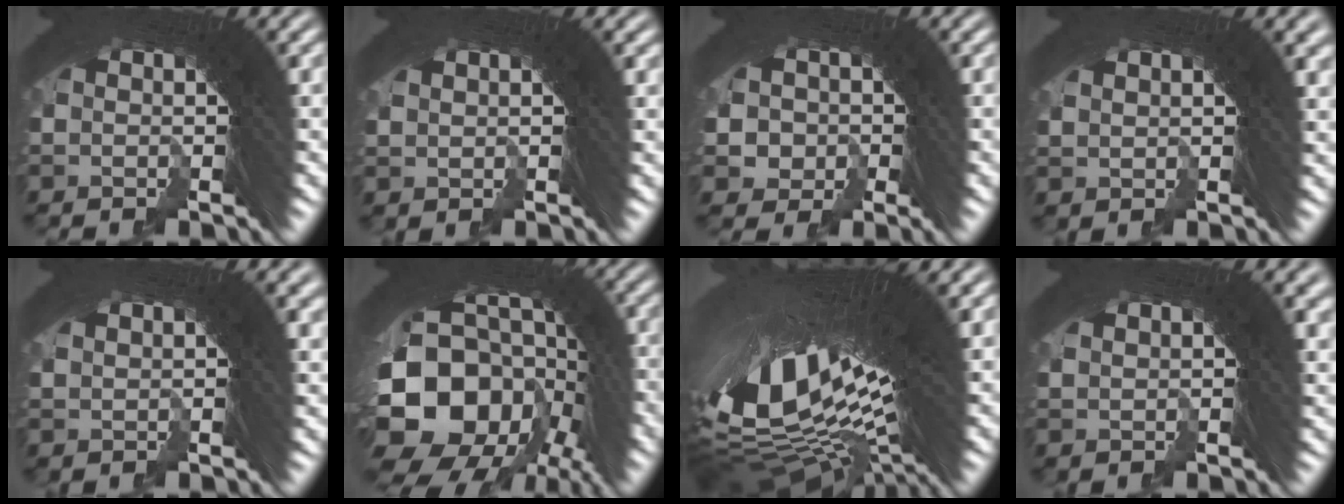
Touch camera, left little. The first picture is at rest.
{"total": 1.6, "force": [1.3, -0.6, 0.6], "torque": [0.007, 0.008, 0.026]}
{"total": 6.4, "force": [-1.2, 5.9, 2.3], "torque": [-0.077, -0.029, -0.015]}
{"total": 2.6, "force": [1.8, -0.7, 1.8], "torque": [0.000, 0.019, 0.030]}
{"total": 2.6, "force": [1.8, -0.6, 1.8], "torque": [-0.001, 0.017, 0.031]}
{"total": 20.2, "force": [-2.5, 14.7, 13.7], "torque": [-0.263, -0.050, -0.024]}
{"total": 21.8, "force": [2.5, 10.2, 19.0], "torque": [-0.323, -0.021, 0.059]}
{"total": 2.9, "force": [1.9, -0.5, 2.1], "torque": [-0.003, 0.018, 0.031]}